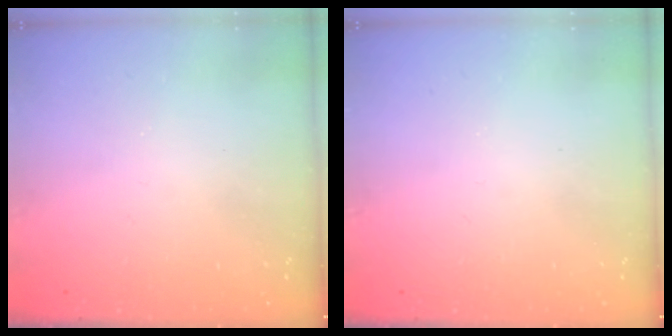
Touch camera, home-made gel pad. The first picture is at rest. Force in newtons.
{"total": 0.0}